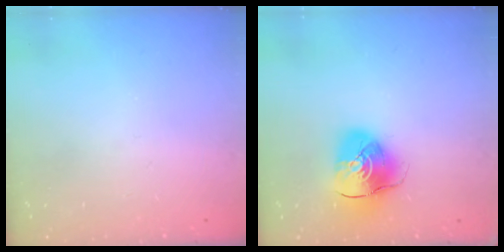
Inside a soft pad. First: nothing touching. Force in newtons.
{"total": 10.6, "press": 10.5, "slide": 1.5}